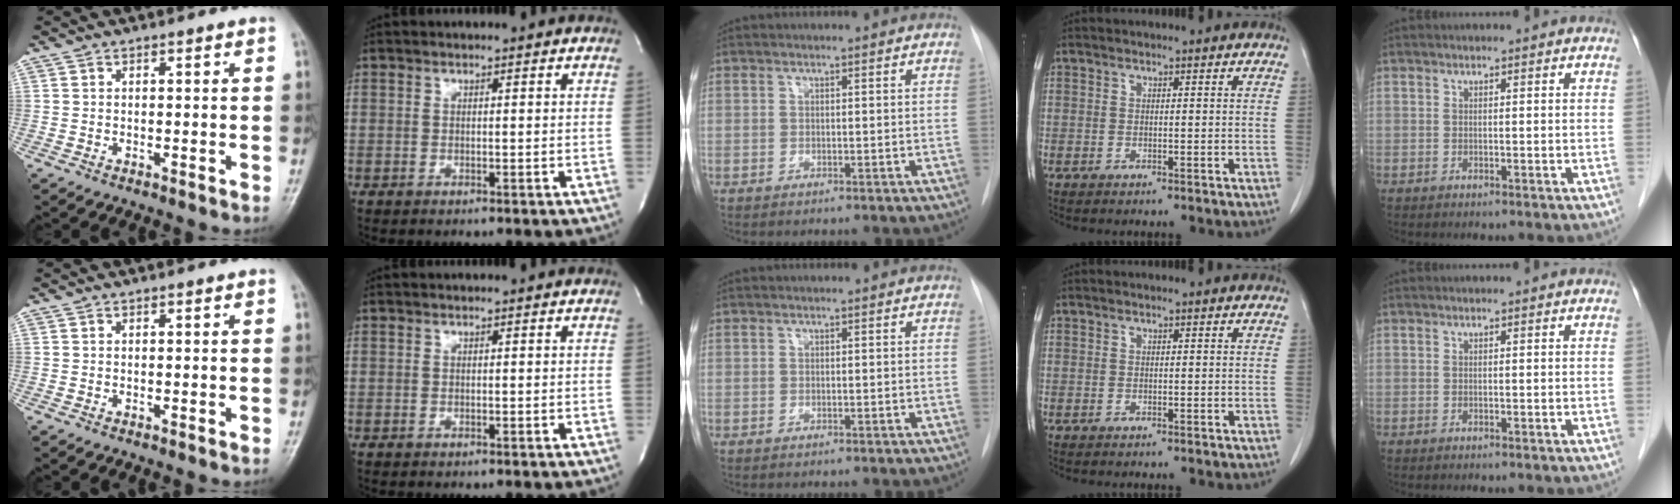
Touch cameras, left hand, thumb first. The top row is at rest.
{}